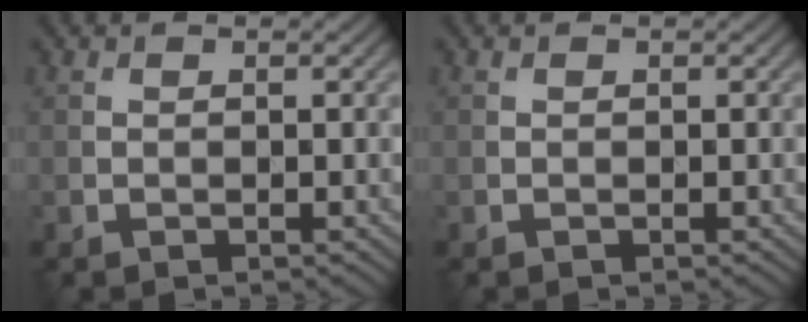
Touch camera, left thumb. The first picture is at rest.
{"total": 0.0}